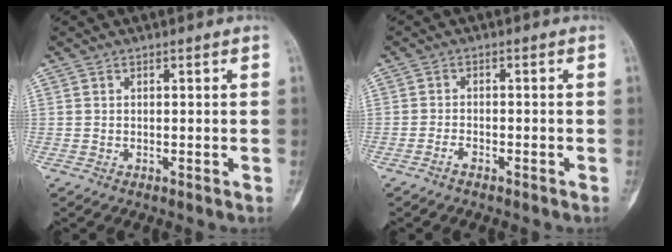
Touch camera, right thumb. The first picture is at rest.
{"total": 1.7, "force": [-1.3, 0.6, 0.8], "torque": [-0.023, 0.008, -0.026]}